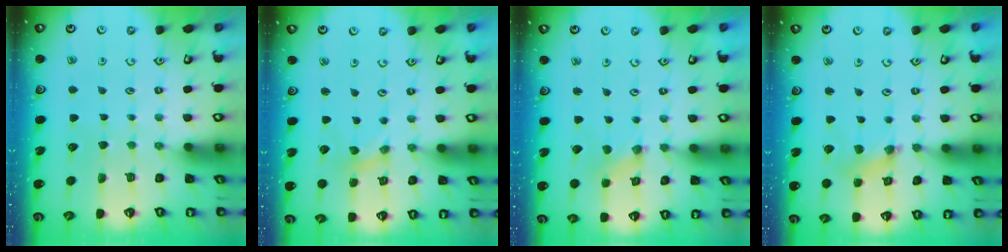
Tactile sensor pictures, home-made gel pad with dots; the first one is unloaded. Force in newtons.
{"total": 0.0}
{"total": 0.0}
{"total": 4.4, "press": 4.4, "slide": 0.4}